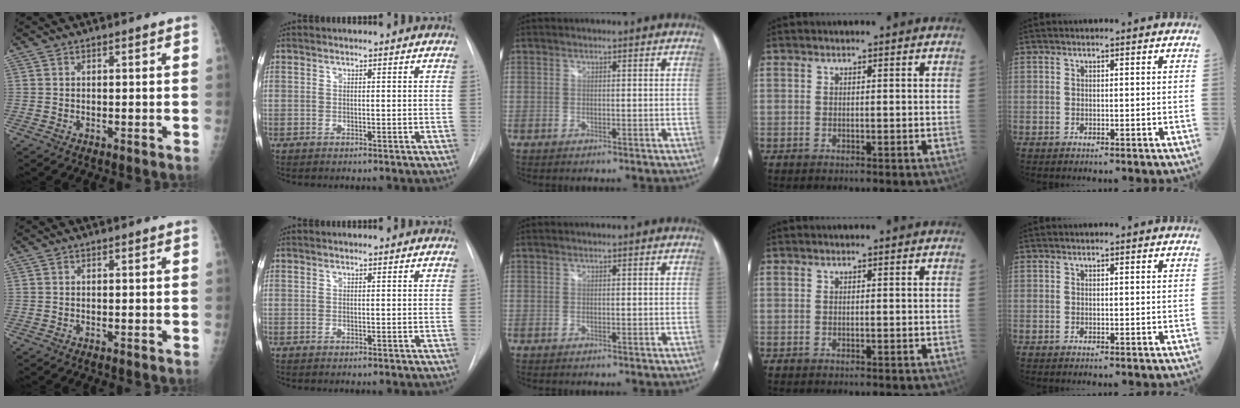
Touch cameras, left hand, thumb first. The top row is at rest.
{}